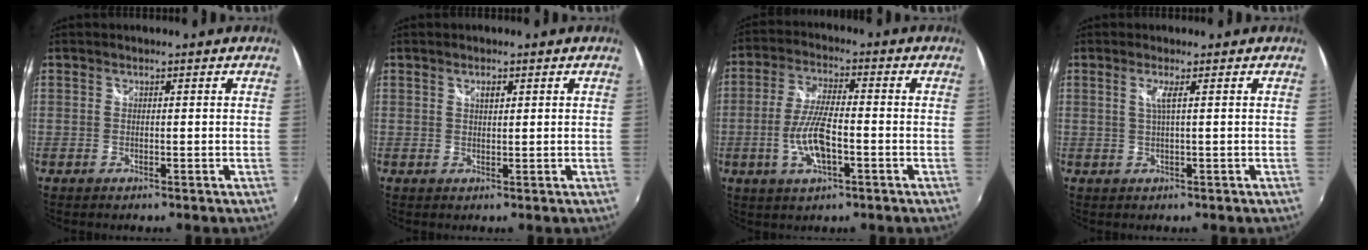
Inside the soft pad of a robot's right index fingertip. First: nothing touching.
{"total": 1.3, "force": [0.7, 0.7, 0.9], "torque": [-0.013, 0.002, 0.012]}
{"total": 9.2, "force": [-2.8, 2.9, 8.3], "torque": [-0.170, -0.001, -0.054]}
{"total": 1.7, "force": [0.5, -0.5, 1.5], "torque": [-0.028, -0.003, 0.009]}